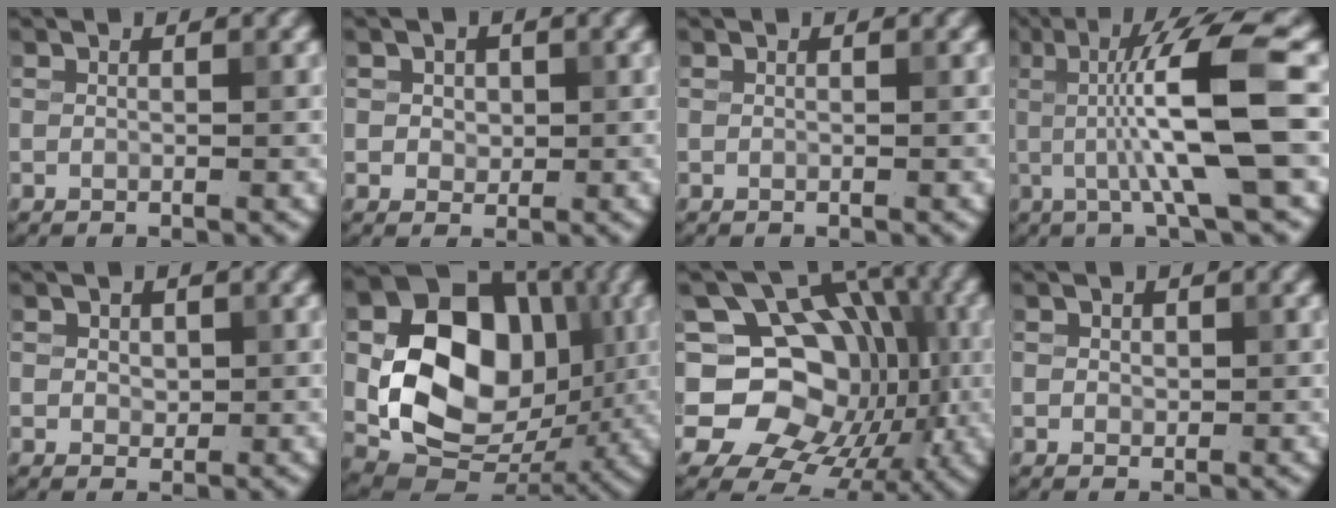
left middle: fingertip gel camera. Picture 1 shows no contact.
{"total": 1.6, "force": [0.4, 1.3, 0.7], "torque": [-0.011, 0.004, 0.003]}
{"total": 0.0}
{"total": 9.1, "force": [0.3, 1.4, 9.0], "torque": [-0.137, 0.002, 0.006]}
{"total": 1.1, "force": [0.3, 1.0, 0.5], "torque": [-0.008, -0.004, 0.006]}
{"total": 14.0, "force": [0.8, 10.6, 9.1], "torque": [-0.142, -0.017, 0.015]}
{"total": 14.8, "force": [-1.1, 12.3, 8.2], "torque": [-0.122, 0.005, -0.034]}
{"total": 0.7, "force": [0.2, 0.7, 0.2], "torque": [0.000, -0.004, 0.004]}